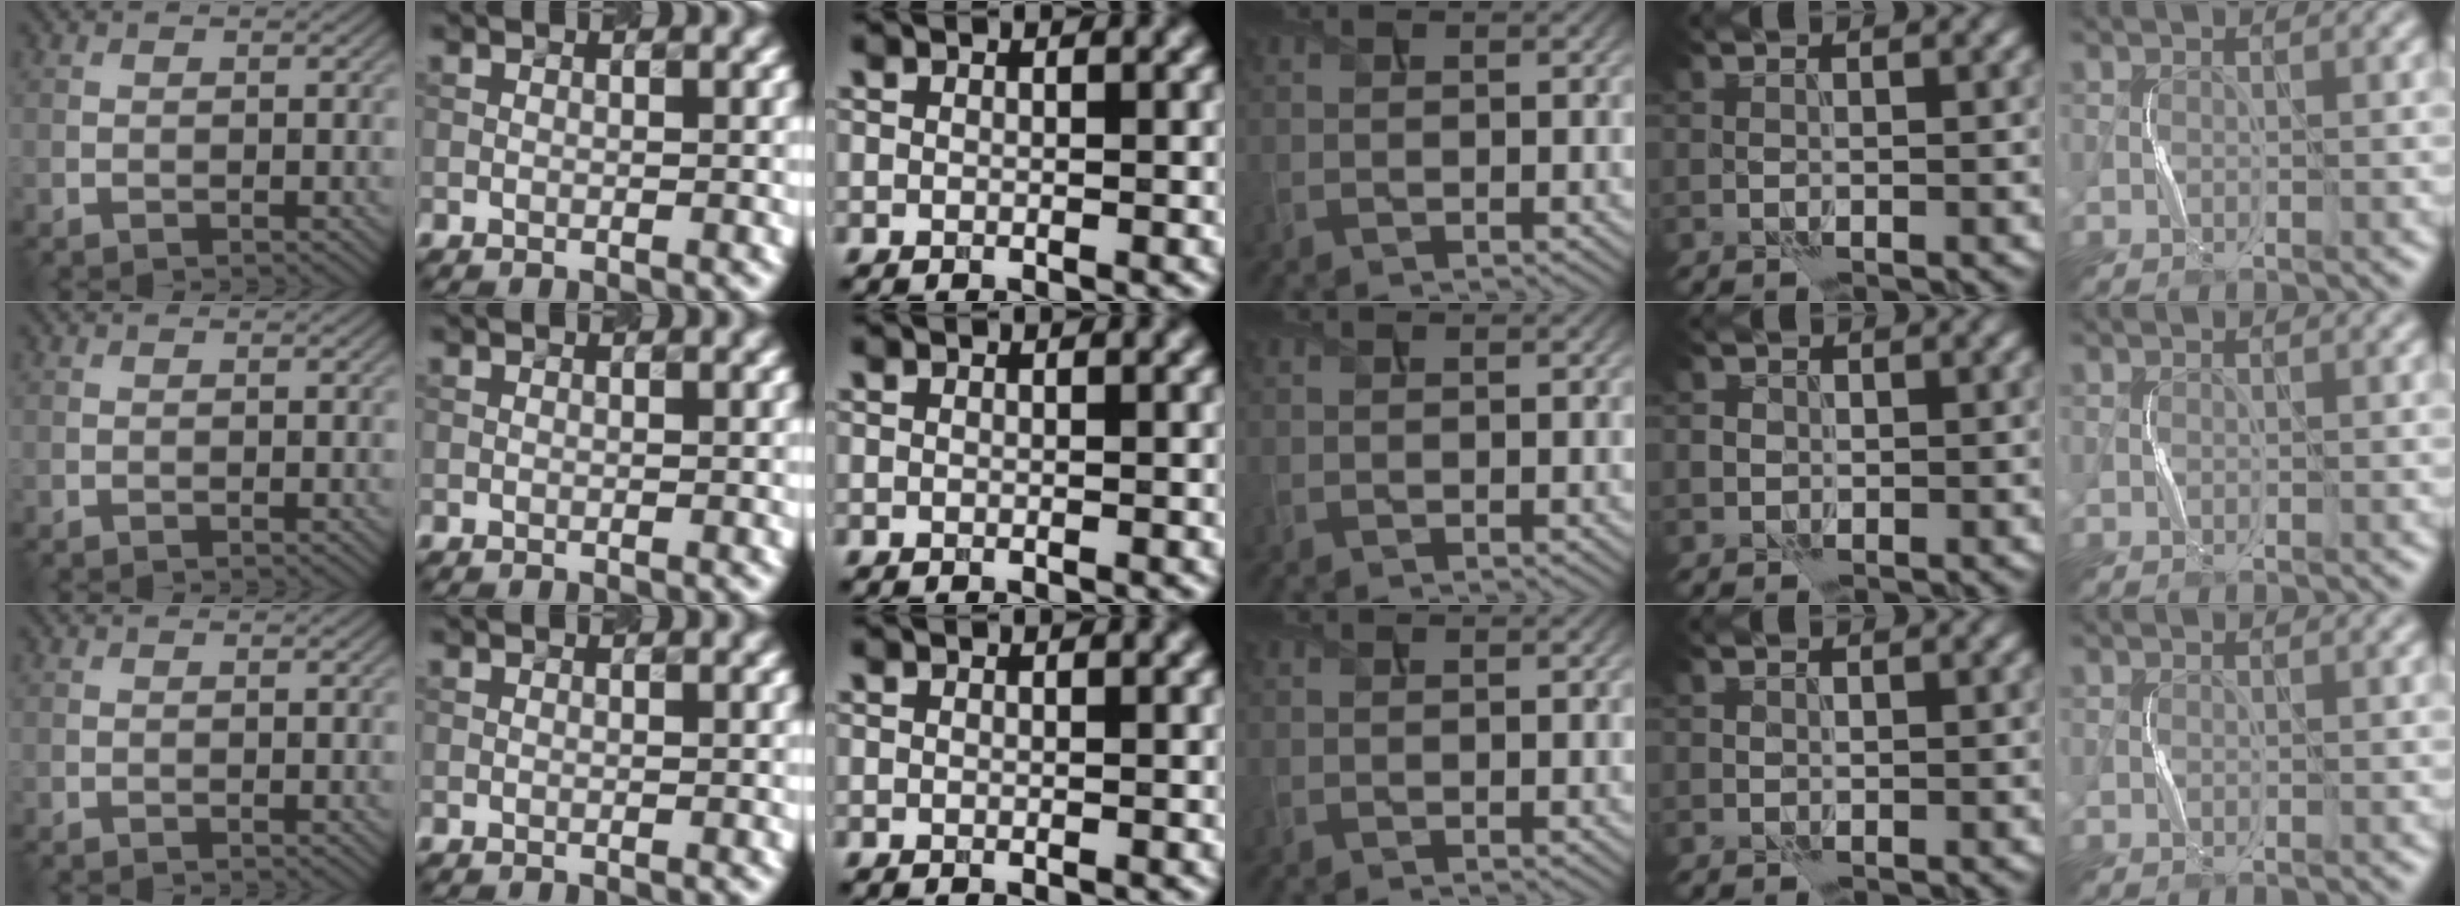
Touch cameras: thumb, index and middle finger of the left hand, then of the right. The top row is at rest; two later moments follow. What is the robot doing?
{"motion": "press", "object": "toy piano key"}